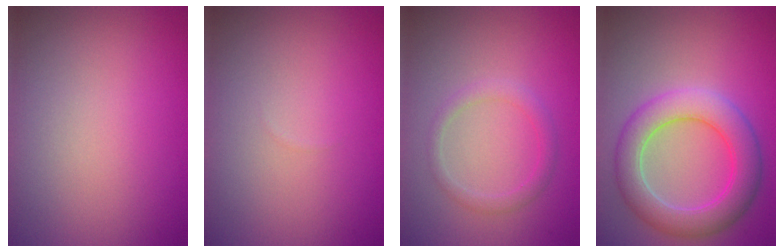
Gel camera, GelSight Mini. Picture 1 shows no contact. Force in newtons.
{"total": 0.0}
{"total": 1.6, "press": 1.6, "slide": 0.0}
{"total": 5.8, "press": 5.8, "slide": 0.3}